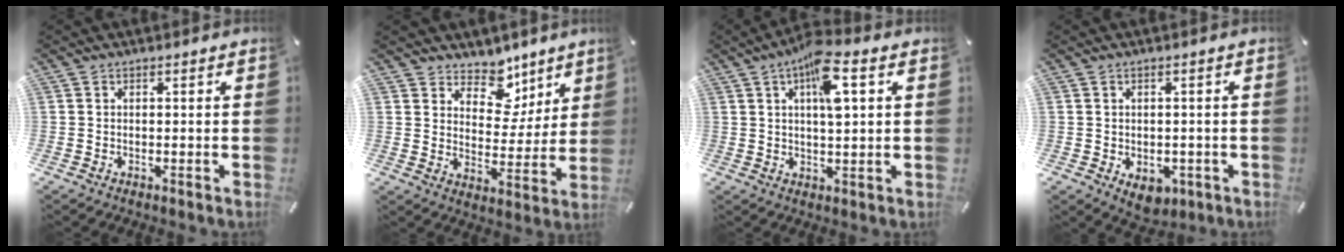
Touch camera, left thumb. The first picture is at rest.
{"total": 9.3, "force": [6.3, 6.4, 2.1], "torque": [-0.034, -0.061, 0.116]}
{"total": 9.1, "force": [3.6, 2.7, 7.9], "torque": [-0.135, -0.002, 0.056]}
{"total": 4.5, "force": [-1.6, 3.4, 2.5], "torque": [-0.020, 0.004, -0.025]}